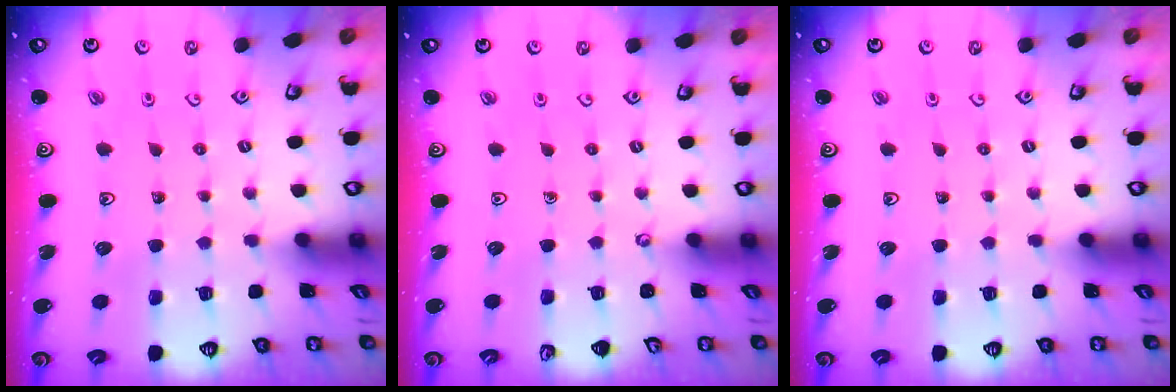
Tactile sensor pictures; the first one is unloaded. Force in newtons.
{"total": 0.0}
{"total": 0.0}